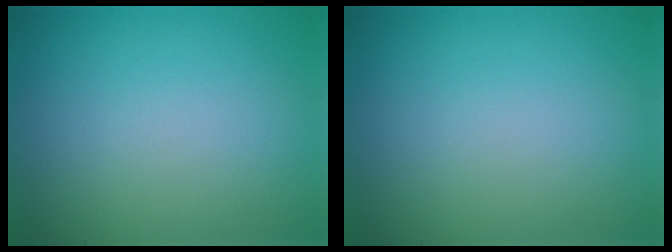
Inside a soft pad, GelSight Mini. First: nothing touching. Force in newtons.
{"total": 0.0}